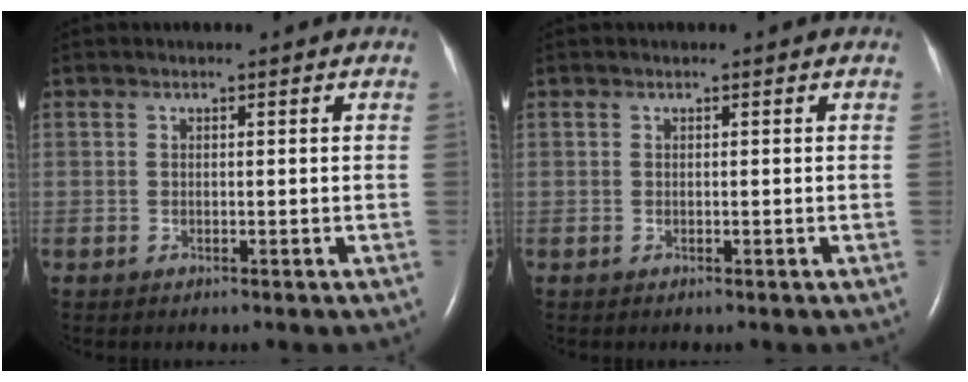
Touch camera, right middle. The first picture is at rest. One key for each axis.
{"total": 0.0}